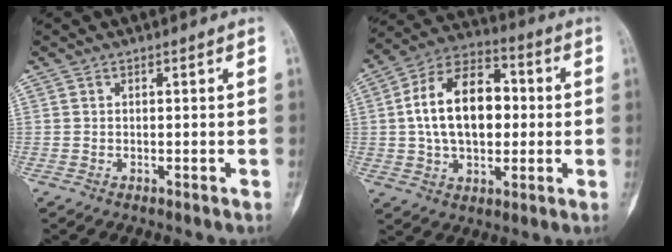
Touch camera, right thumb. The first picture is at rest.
{"total": 17.5, "force": [1.2, 10.9, 13.7], "torque": [-0.213, 0.026, 0.015]}